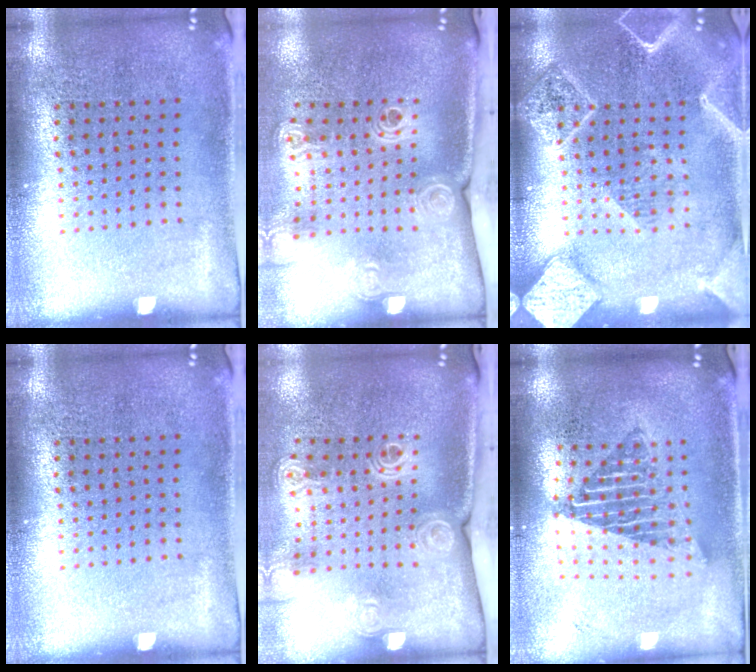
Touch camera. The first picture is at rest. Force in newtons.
{"total": 2.0, "press": 1.5, "slide": 1.4}
{"total": 2.3, "press": 2.2, "slide": 0.3}
{"total": 0.0}
{"total": 2.1, "press": 1.6, "slide": 1.3}
{"total": 1.7, "press": 1.3, "slide": 1.0}